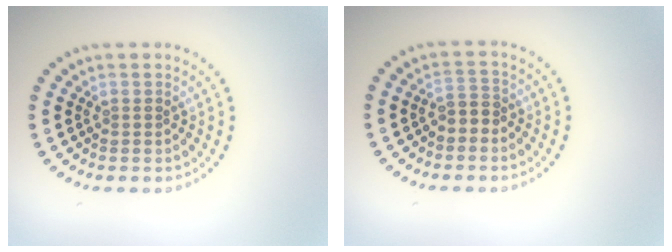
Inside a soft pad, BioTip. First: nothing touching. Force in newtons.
{"total": 1.7, "press": 1.4, "slide": 0.9}